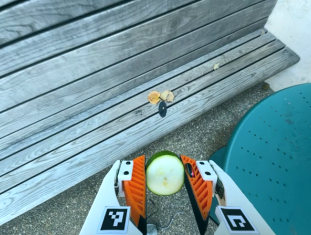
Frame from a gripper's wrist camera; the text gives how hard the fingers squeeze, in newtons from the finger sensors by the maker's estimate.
{"total": 9.4, "left": 9.5, "right": 9.3}